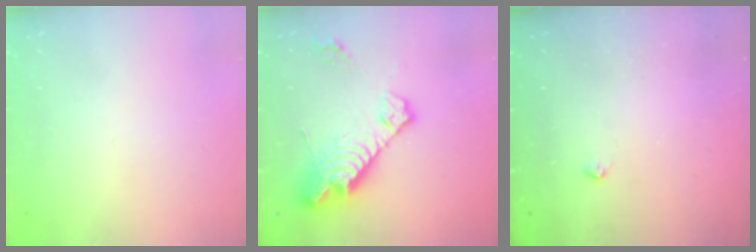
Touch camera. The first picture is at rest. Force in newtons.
{"total": 17.8, "press": 17.7, "slide": 1.2}
{"total": 3.5, "press": 3.4, "slide": 0.5}